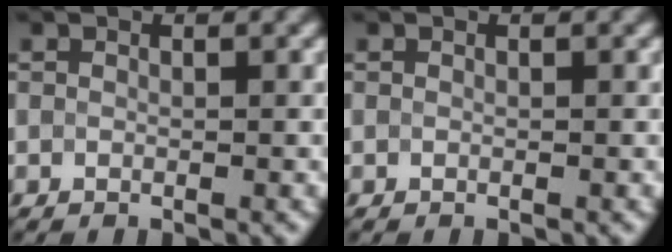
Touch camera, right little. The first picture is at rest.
{"total": 0.0}